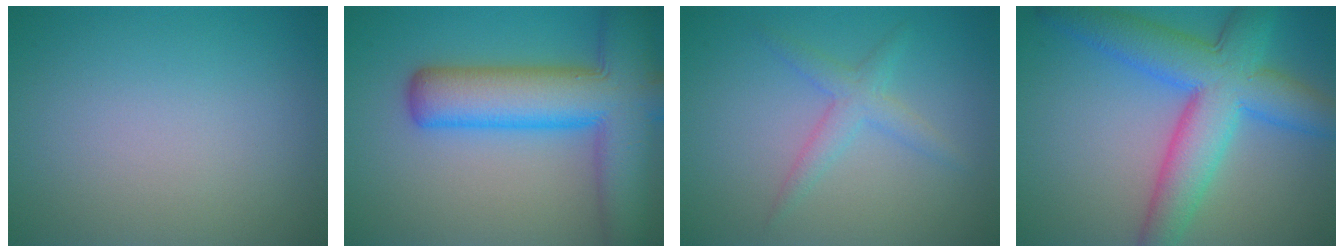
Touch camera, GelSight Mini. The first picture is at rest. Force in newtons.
{"total": 11.0, "press": 11.0, "slide": 0.5}
{"total": 2.2, "press": 2.2, "slide": 0.1}
{"total": 9.0, "press": 9.0, "slide": 0.3}